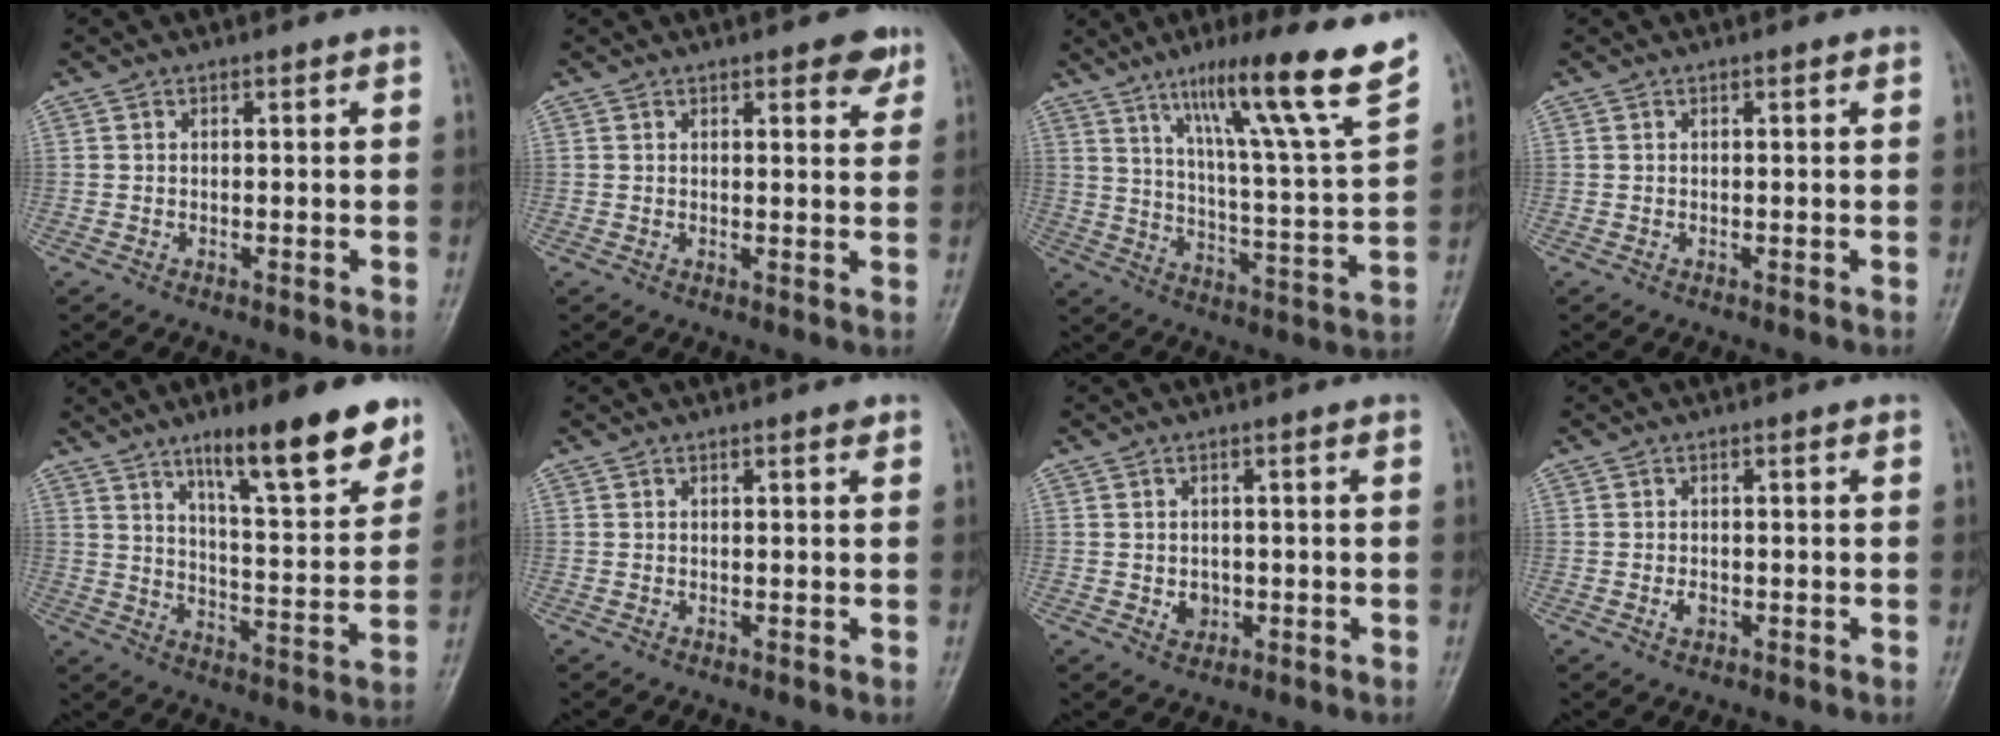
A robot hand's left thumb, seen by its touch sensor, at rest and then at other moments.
{"total": 4.0, "force": [2.5, 1.6, 2.8], "torque": [-0.018, -0.010, 0.026]}
{"total": 20.3, "force": [12.8, 0.5, 15.7], "torque": [-0.221, -0.058, 0.198]}
{"total": 0.0}
{"total": 17.0, "force": [11.1, 3.9, 12.3], "torque": [-0.149, -0.063, 0.176]}
{"total": 0.9, "force": [0.6, 0.2, 0.7], "torque": [-0.009, -0.001, 0.006]}
{"total": 2.5, "force": [-0.4, 2.1, 1.3], "torque": [-0.010, 0.001, -0.002]}
{"total": 1.6, "force": [-0.4, 1.0, 1.1], "torque": [-0.015, 0.000, -0.008]}